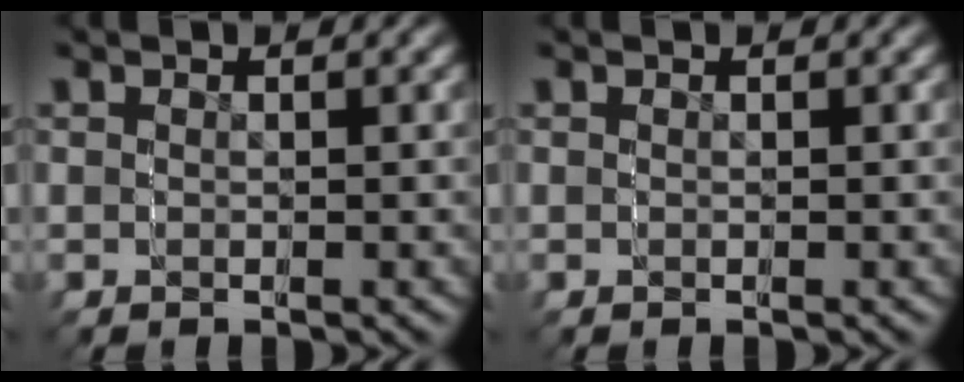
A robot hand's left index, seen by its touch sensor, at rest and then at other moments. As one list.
[{"total": 0.0}]